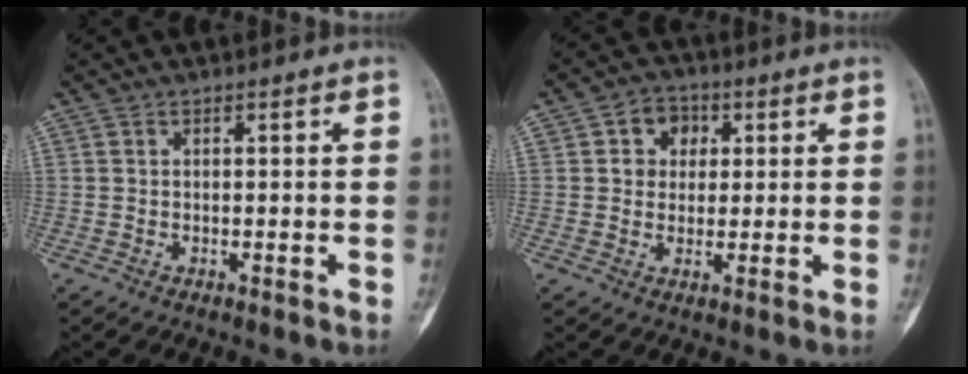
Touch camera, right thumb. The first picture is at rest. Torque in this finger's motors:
{"motor_torque": [-0.21, 1.48, -0.06, 0.02, 0.16]}